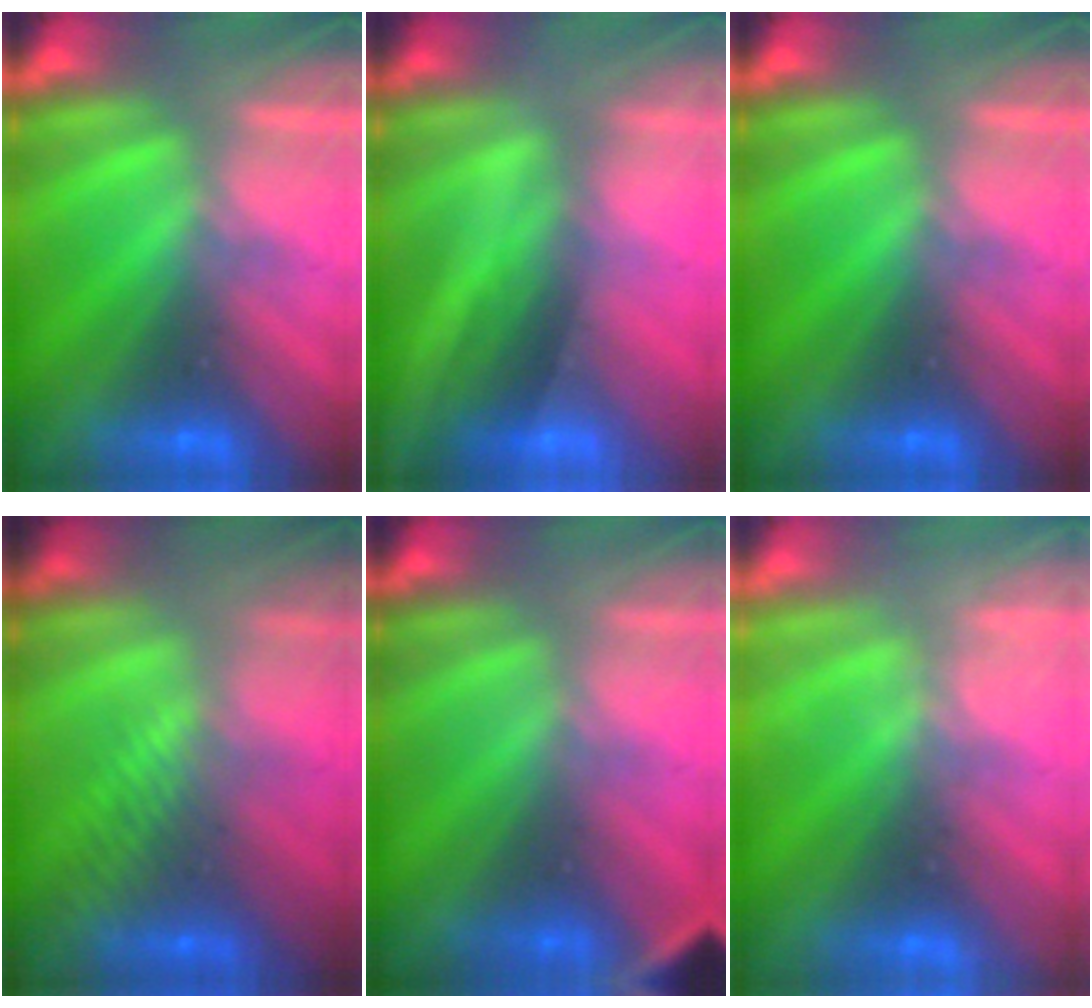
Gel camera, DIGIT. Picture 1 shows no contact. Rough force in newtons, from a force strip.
{"total": 2.1}
{"total": 0.0}
{"total": 2.9}
{"total": 2.8}
{"total": 2.0}